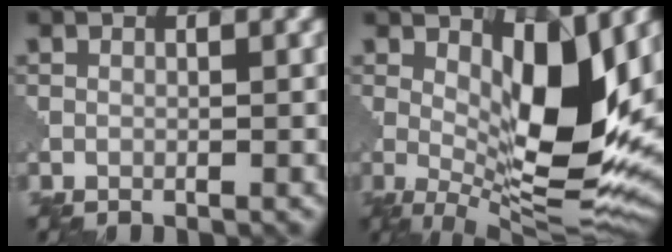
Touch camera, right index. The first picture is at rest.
{"total": 10.4, "force": [2.2, 3.8, 9.4], "torque": [-0.149, -0.017, 0.045]}